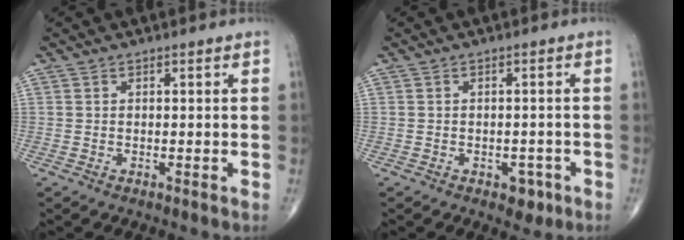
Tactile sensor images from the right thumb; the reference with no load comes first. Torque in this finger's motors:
{"motor_torque": [0.50, 0.26, 0.29, -0.39, 0.03]}